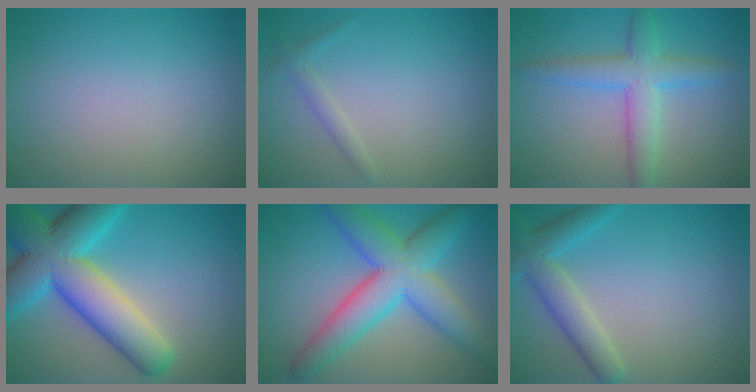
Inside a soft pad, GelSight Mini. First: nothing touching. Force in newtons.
{"total": 1.3, "press": 1.3, "slide": 0.1}
{"total": 4.7, "press": 4.7, "slide": 0.1}
{"total": 11.8, "press": 11.8, "slide": 0.4}
{"total": 8.7, "press": 8.7, "slide": 0.2}
{"total": 4.1, "press": 4.1, "slide": 0.3}